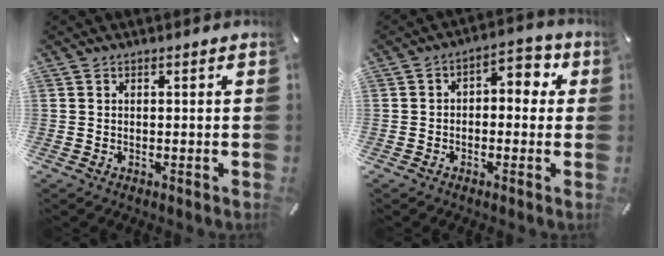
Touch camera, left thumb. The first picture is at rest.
{"total": 5.4, "force": [0.2, 3.7, 3.9], "torque": [-0.054, 0.001, -0.006]}